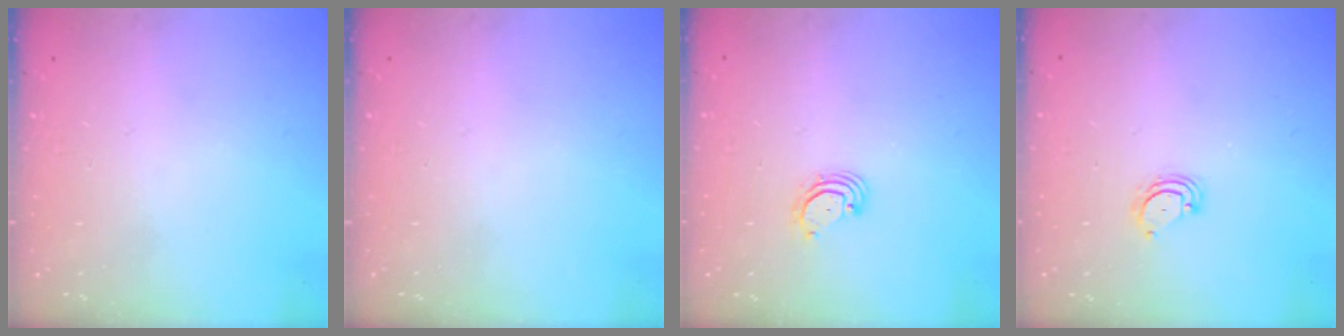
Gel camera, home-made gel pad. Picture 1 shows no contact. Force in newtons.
{"total": 0.0}
{"total": 3.0, "press": 3.0, "slide": 0.3}
{"total": 2.3, "press": 2.3, "slide": 0.2}